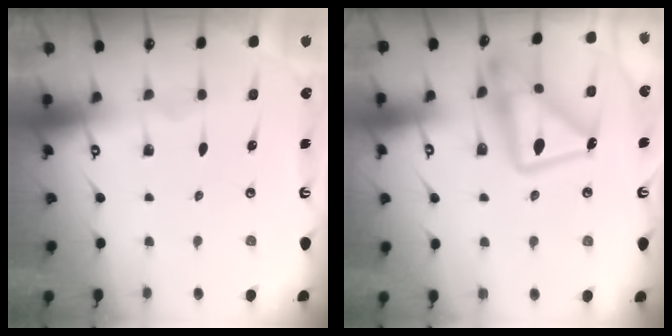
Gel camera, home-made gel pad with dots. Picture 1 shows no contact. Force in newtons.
{"total": 16.6, "press": 16.5, "slide": 1.2}